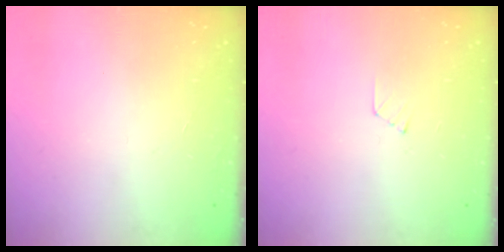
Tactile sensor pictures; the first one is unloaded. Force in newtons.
{"total": 3.8, "press": 3.8, "slide": 0.3}